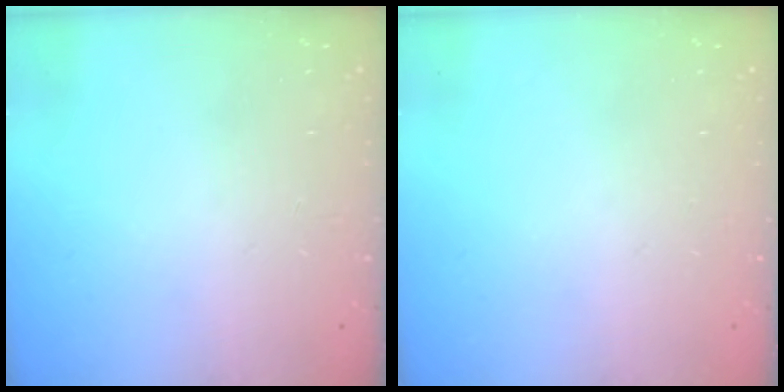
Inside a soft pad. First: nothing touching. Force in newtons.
{"total": 0.0}